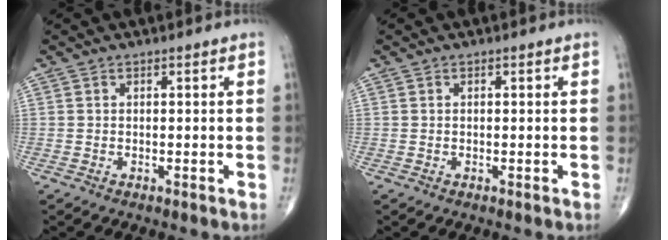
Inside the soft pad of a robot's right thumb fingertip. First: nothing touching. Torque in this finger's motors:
{"motor_torque": [-0.17, -0.12, -0.04, 0.08, -0.04]}